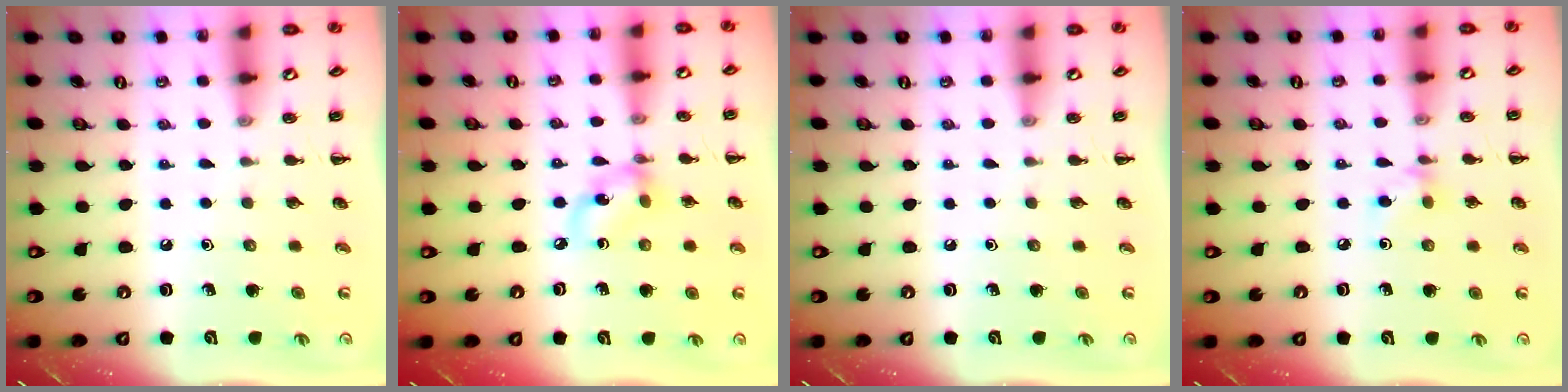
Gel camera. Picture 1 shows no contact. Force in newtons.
{"total": 7.4, "press": 7.3, "slide": 1.2}
{"total": 0.0}
{"total": 4.7, "press": 4.4, "slide": 1.5}